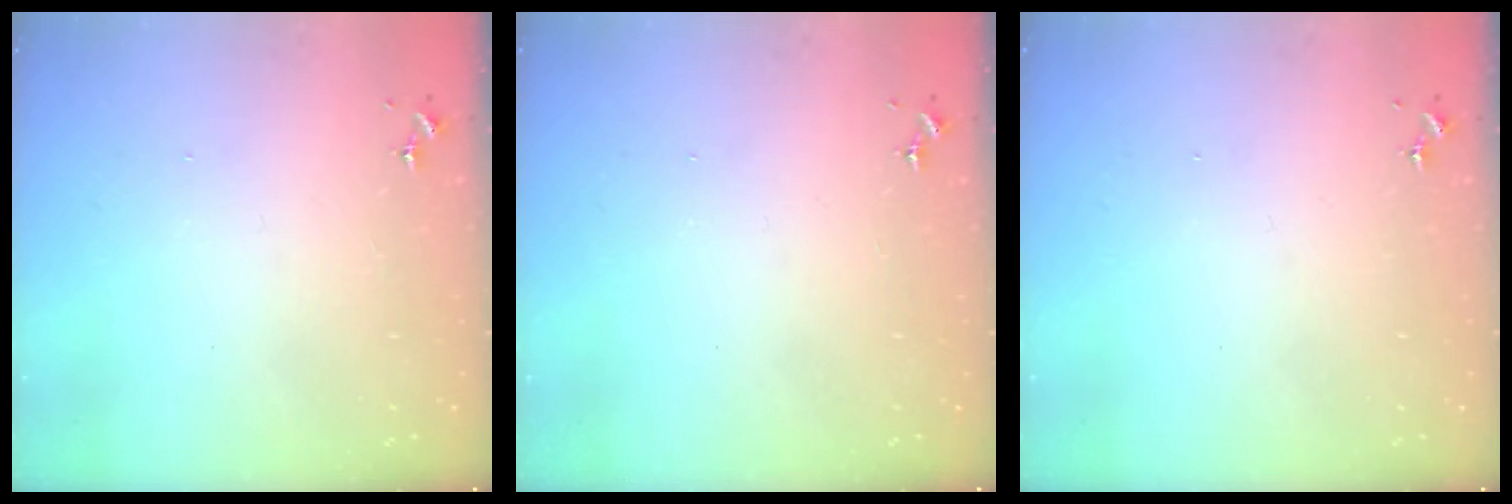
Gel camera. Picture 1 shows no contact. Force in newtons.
{"total": 0.0}
{"total": 0.0}